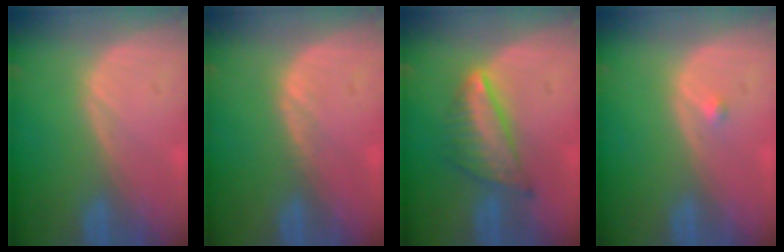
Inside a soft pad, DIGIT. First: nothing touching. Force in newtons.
{"total": 0.7, "press": 0.6, "slide": 0.3}
{"total": 6.9, "press": 6.0, "slide": 3.3}
{"total": 0.7, "press": 0.7, "slide": 0.1}